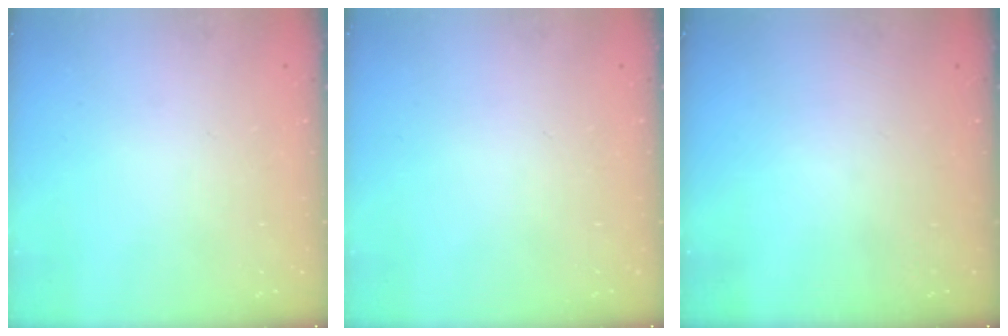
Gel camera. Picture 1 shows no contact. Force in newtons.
{"total": 0.0}
{"total": 0.0}